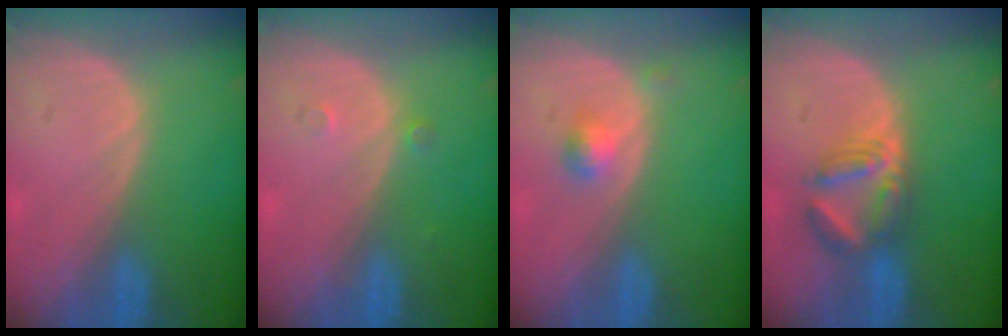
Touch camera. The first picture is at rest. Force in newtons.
{"total": 1.2, "press": 1.0, "slide": 0.7}
{"total": 2.2, "press": 2.0, "slide": 1.0}
{"total": 5.8, "press": 5.7, "slide": 1.2}